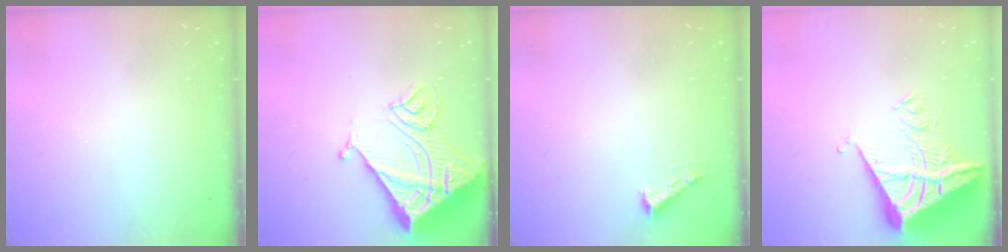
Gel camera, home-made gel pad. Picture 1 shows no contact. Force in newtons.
{"total": 14.7, "press": 14.6, "slide": 1.7}
{"total": 2.3, "press": 2.3, "slide": 0.3}
{"total": 8.8, "press": 8.7, "slide": 0.8}